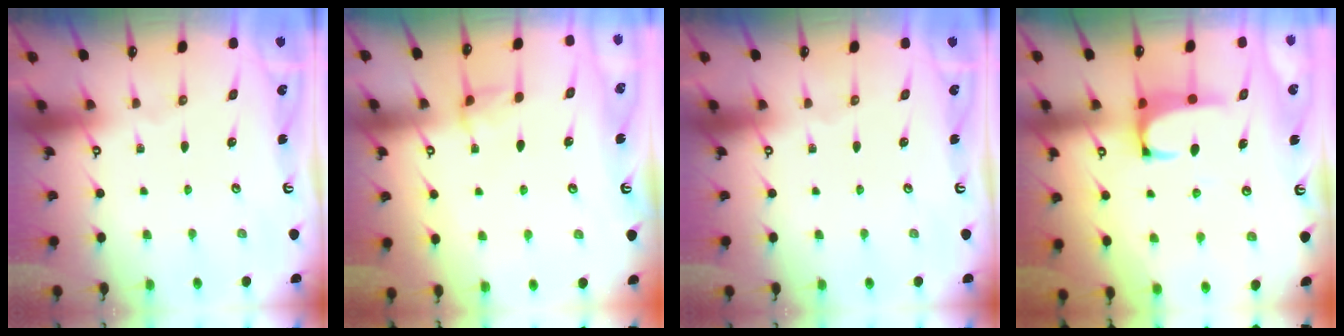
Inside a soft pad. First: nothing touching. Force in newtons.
{"total": 2.7, "press": 2.7, "slide": 0.2}
{"total": 0.0}
{"total": 1.2, "press": 1.1, "slide": 0.5}